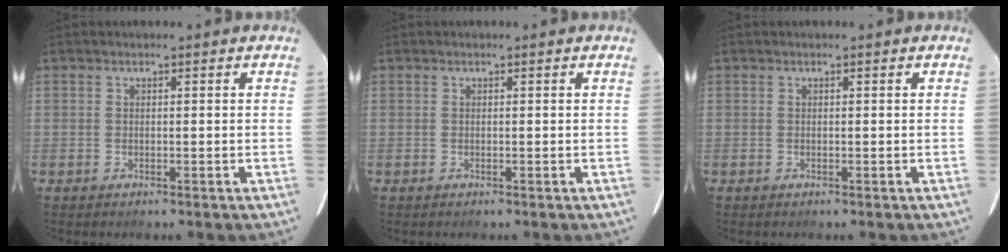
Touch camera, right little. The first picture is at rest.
{"total": 0.0}
{"total": 0.0}